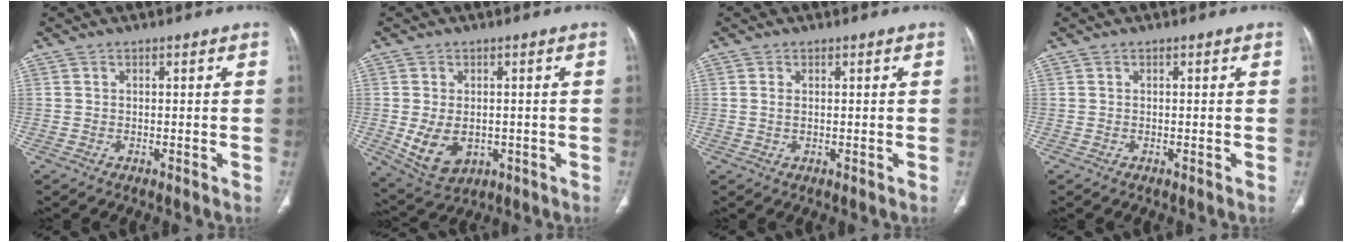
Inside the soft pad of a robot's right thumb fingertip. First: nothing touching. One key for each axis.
{"total": 8.3, "fx": -1.3, "fy": 5.8, "fz": 5.8, "tx": -0.094, "ty": -0.003, "tz": -0.001}
{"total": 1.3, "fx": 0.3, "fy": 0.7, "fz": 1.0, "tx": -0.025, "ty": 0.001, "tz": 0.009}
{"total": 0.0}